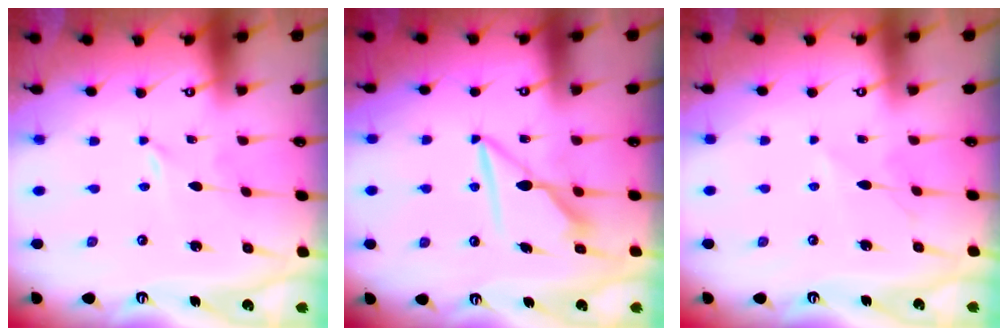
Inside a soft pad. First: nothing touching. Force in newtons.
{"total": 7.9, "press": 7.9, "slide": 0.3}
{"total": 5.1, "press": 5.0, "slide": 0.6}